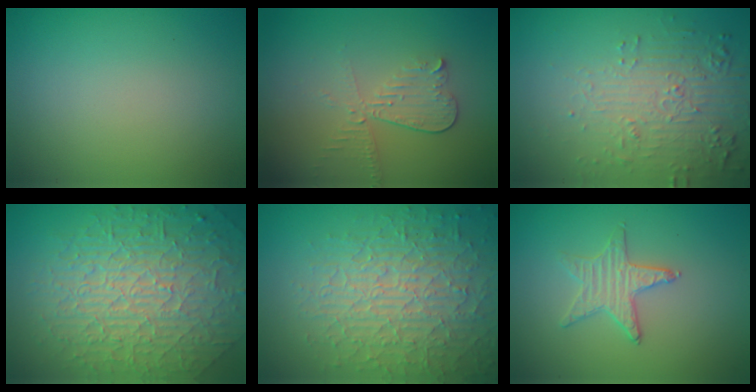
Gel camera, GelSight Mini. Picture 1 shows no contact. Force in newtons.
{"total": 3.0, "press": 2.6, "slide": 1.5}
{"total": 5.6, "press": 3.8, "slide": 4.2}
{"total": 10.0, "press": 6.3, "slide": 7.7}
{"total": 7.7, "press": 5.6, "slide": 5.3}
{"total": 1.6, "press": 1.6, "slide": 0.2}